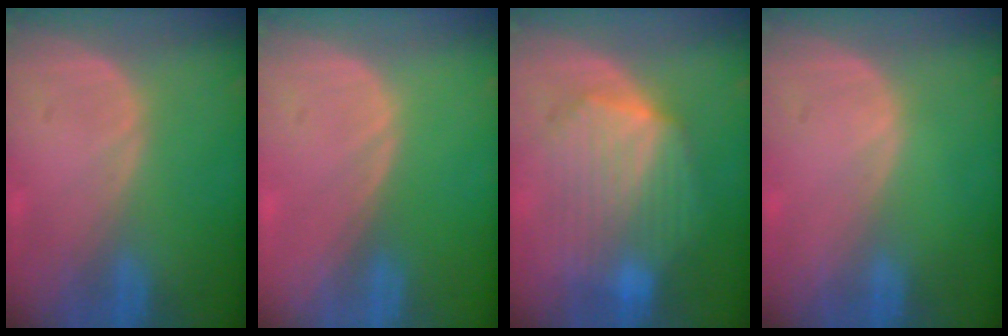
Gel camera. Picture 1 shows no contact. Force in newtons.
{"total": 0.0}
{"total": 9.4, "press": 9.4, "slide": 0.5}
{"total": 0.0}